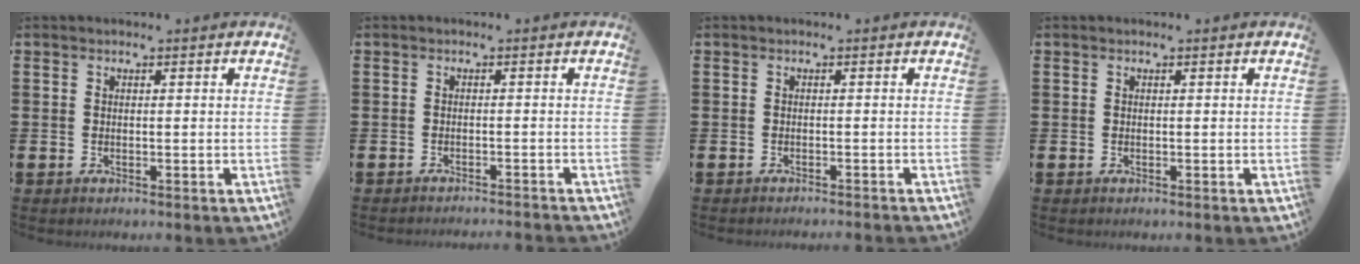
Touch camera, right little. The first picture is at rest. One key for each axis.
{"total": 0.9, "fx": -0.9, "fy": -0.2, "fz": 0.0, "tx": 0.000, "ty": 0.000, "tz": -0.019}
{"total": 0.6, "fx": -0.6, "fy": -0.2, "fz": 0.0, "tx": 0.002, "ty": 0.000, "tz": -0.013}
{"total": 0.0}